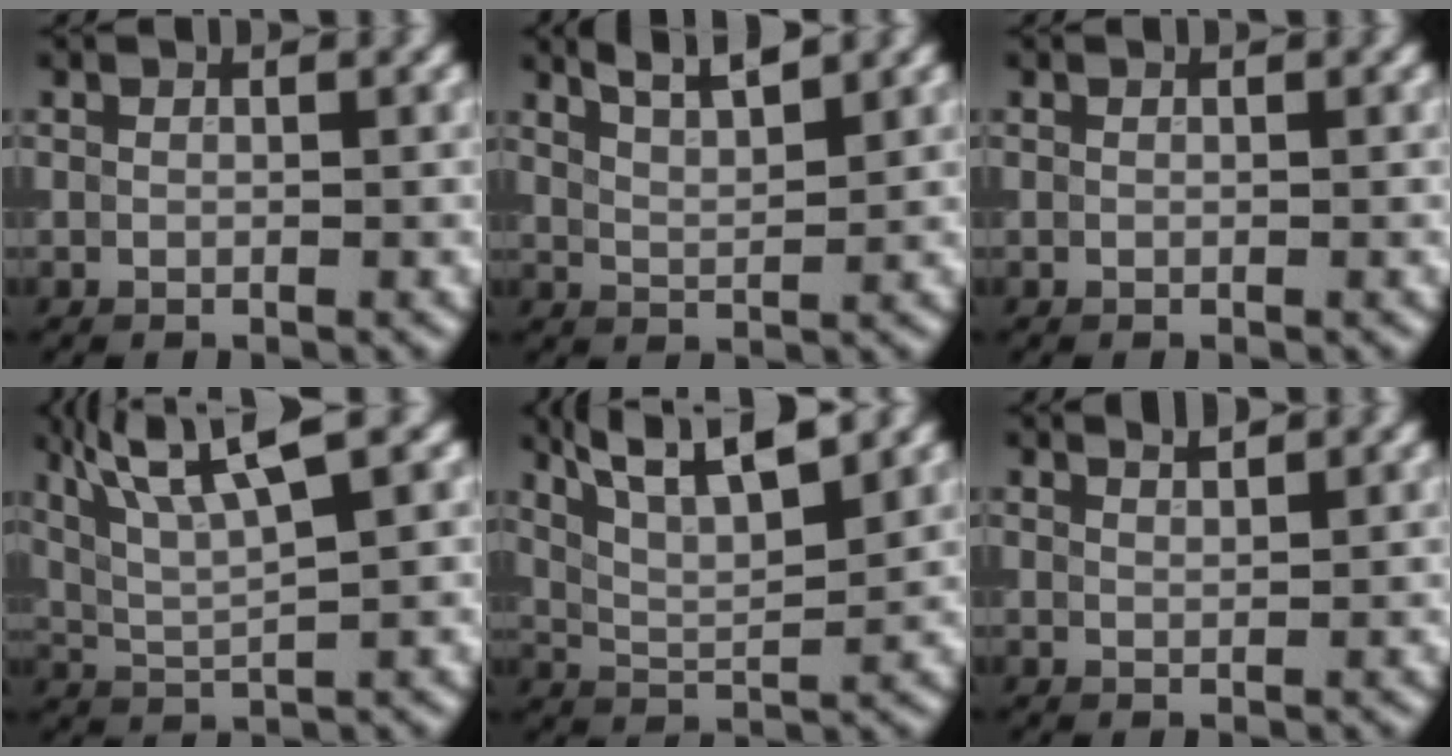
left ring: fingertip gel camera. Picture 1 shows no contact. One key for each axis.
{"total": 4.6, "fx": 3.6, "fy": 1.2, "fz": 2.6, "tx": -0.020, "ty": 0.022, "tz": 0.036}
{"total": 0.0}
{"total": 6.9, "fx": 3.4, "fy": 1.5, "fz": 5.8, "tx": -0.102, "ty": 0.012, "tz": 0.066}
{"total": 8.2, "fx": 5.4, "fy": 2.2, "fz": 5.7, "tx": -0.088, "ty": 0.020, "tz": 0.069}
{"total": 1.3, "fx": 1.2, "fy": 0.3, "fz": 0.5, "tx": -0.002, "ty": 0.002, "tz": 0.011}